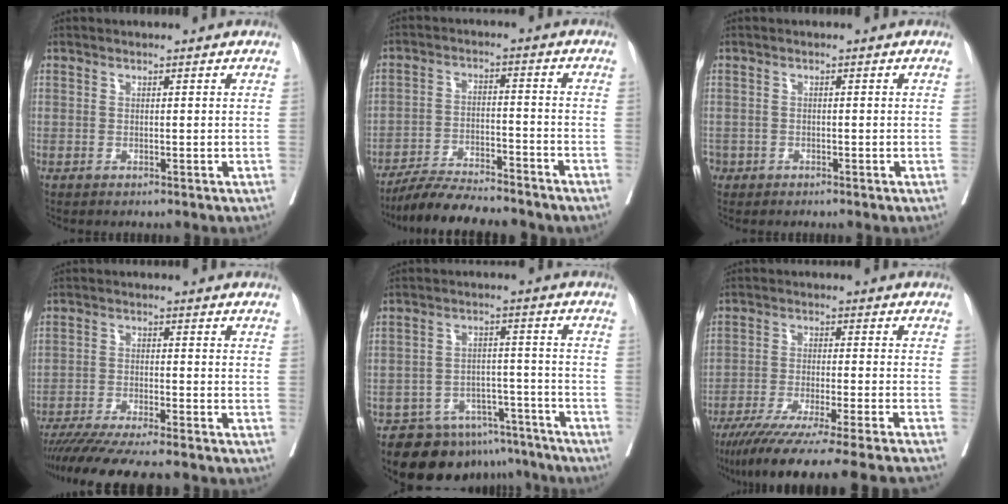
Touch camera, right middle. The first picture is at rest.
{"total": 12.2, "force": [-11.0, 1.6, 5.1], "torque": [-0.077, -0.009, -0.176]}
{"total": 1.6, "force": [-1.0, 1.2, 0.2], "torque": [-0.007, 0.003, -0.019]}
{"total": 14.4, "force": [-12.6, 0.5, 7.0], "torque": [-0.098, -0.030, -0.191]}
{"total": 13.3, "force": [-11.3, 6.3, 2.9], "torque": [-0.028, 0.028, -0.152]}
{"total": 21.6, "force": [-18.7, -1.7, 10.8], "torque": [-0.128, -0.075, -0.276]}